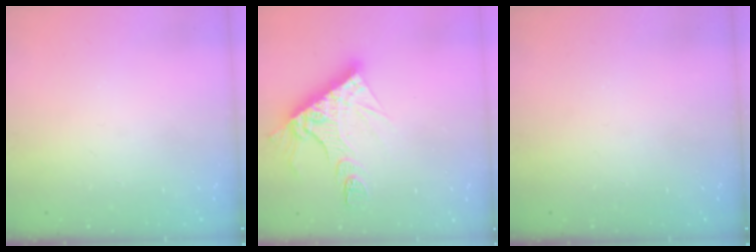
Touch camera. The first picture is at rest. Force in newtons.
{"total": 13.5, "press": 13.4, "slide": 1.2}
{"total": 0.0}